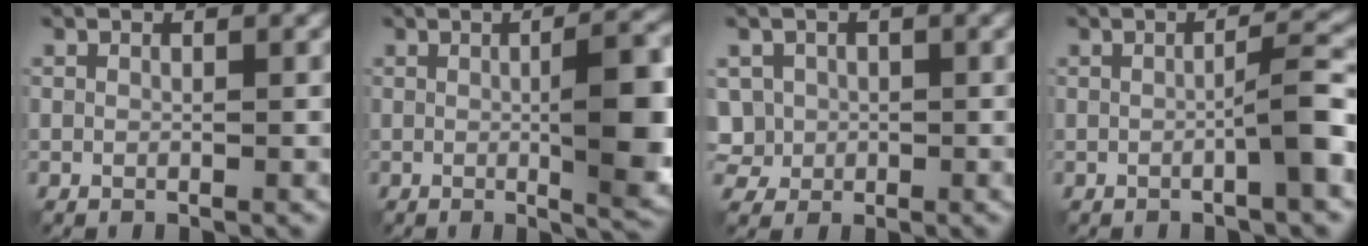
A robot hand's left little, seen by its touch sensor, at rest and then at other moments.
{"total": 8.3, "force": [0.0, 2.1, 8.1], "torque": [-0.104, 0.005, -0.002]}
{"total": 3.2, "force": [0.5, 2.9, 1.2], "torque": [-0.039, -0.001, 0.010]}
{"total": 3.6, "force": [-0.7, 0.5, 3.5], "torque": [-0.055, 0.010, -0.016]}